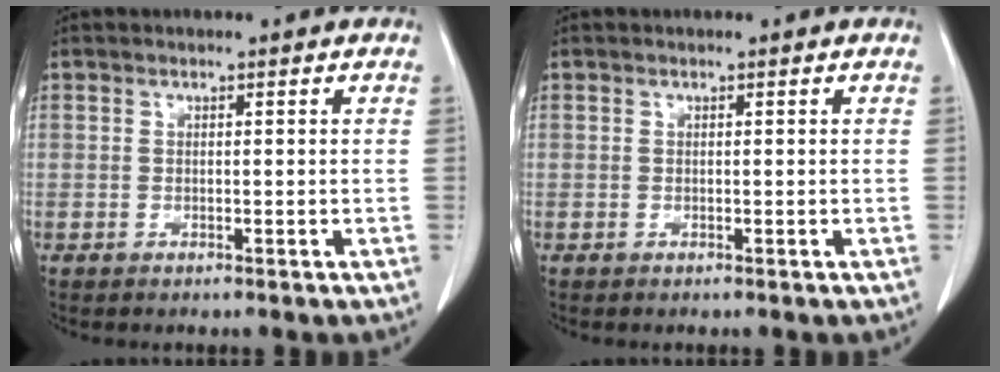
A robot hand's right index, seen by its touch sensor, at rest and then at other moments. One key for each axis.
{"total": 0.0}